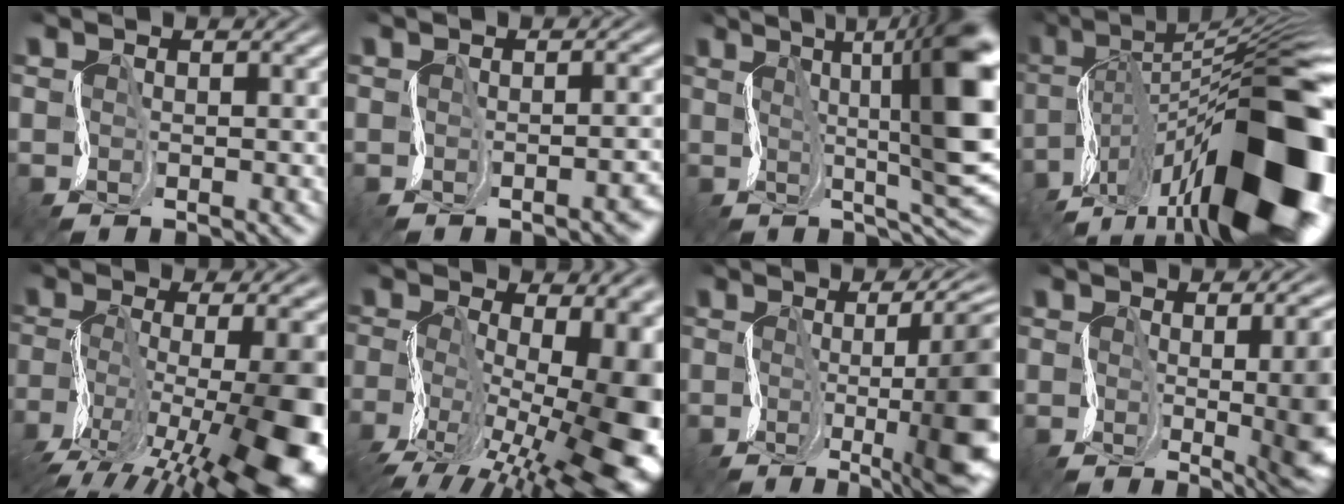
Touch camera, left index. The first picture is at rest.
{"total": 4.2, "force": [-1.6, 1.7, 3.5], "torque": [-0.011, 0.007, -0.015]}
{"total": 13.4, "force": [2.8, 3.3, 12.7], "torque": [-0.165, 0.002, 0.056]}
{"total": 17.9, "force": [-6.9, 6.4, 15.2], "torque": [-0.227, 0.048, -0.134]}
{"total": 14.9, "force": [-5.6, 5.3, 12.7], "torque": [-0.215, 0.003, -0.083]}
{"total": 16.8, "force": [-4.3, 7.9, 14.2], "torque": [-0.221, -0.004, -0.059]}
{"total": 14.6, "force": [-1.9, 4.7, 13.7], "torque": [-0.151, 0.013, -0.023]}
{"total": 12.8, "force": [-0.8, 4.9, 11.8], "torque": [-0.129, -0.004, 0.004]}